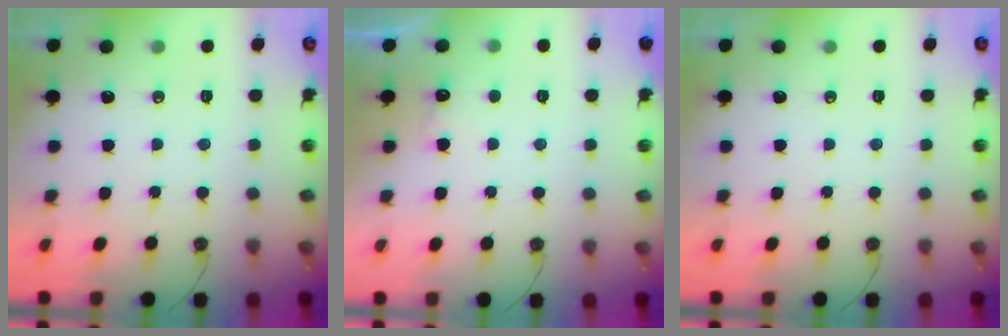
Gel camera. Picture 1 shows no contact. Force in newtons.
{"total": 5.5, "press": 5.4, "slide": 1.3}
{"total": 0.0}